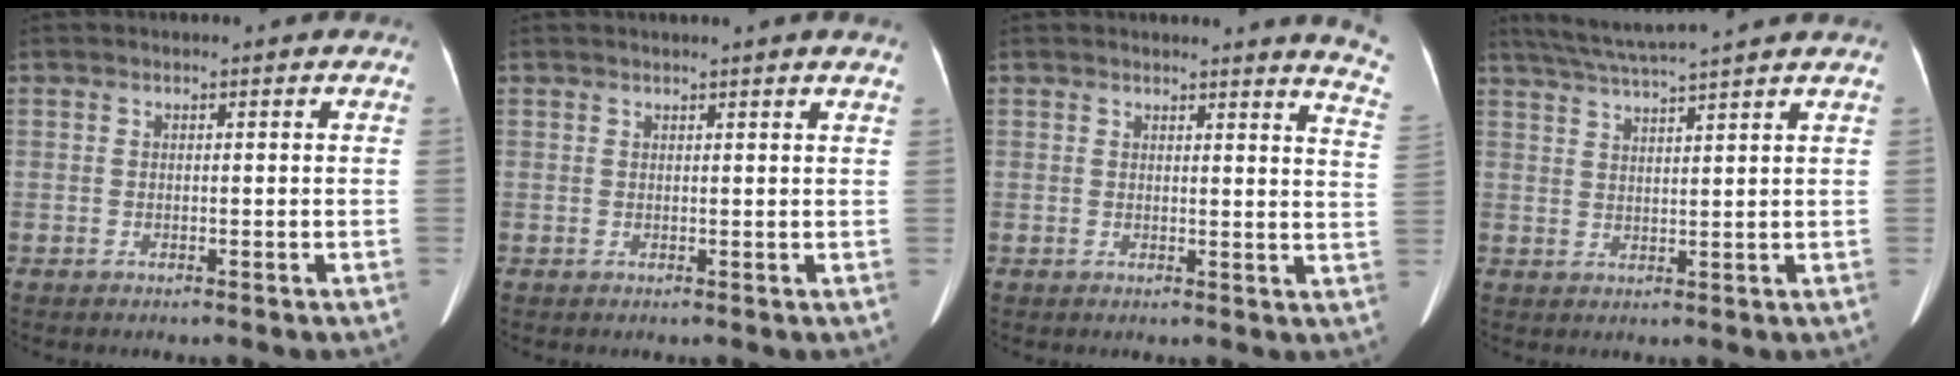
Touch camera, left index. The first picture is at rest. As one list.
[{"total": 2.8, "force": [2.4, -0.6, 1.3], "torque": [-0.021, 0.009, 0.026]}, {"total": 7.9, "force": [7.7, -0.3, 1.8], "torque": [-0.004, -0.078, 0.051]}, {"total": 8.9, "force": [7.9, -1.3, 4.0], "torque": [-0.073, 0.024, 0.121]}]